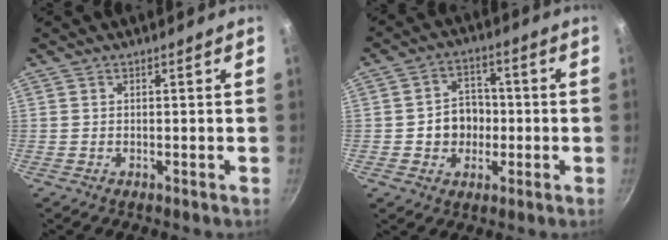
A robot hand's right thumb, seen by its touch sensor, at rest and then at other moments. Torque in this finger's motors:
{"motor_torque": [-0.20, 0.29, 0.06, 0.01, 0.05]}